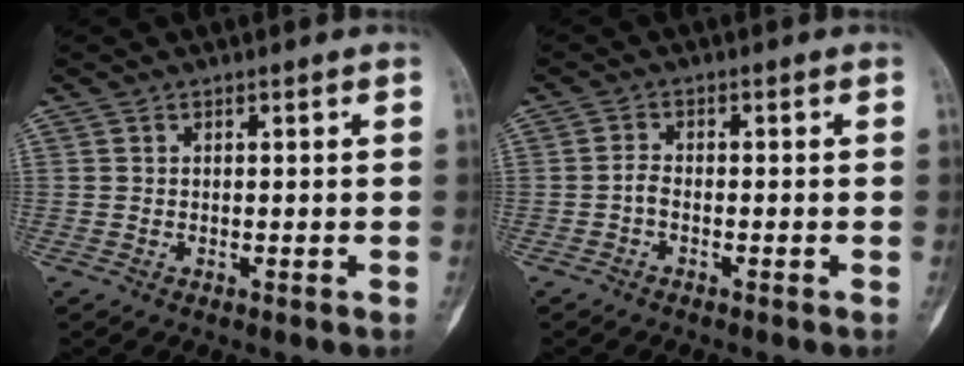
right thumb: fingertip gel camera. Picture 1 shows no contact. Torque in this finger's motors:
{"motor_torque": [0.19, -0.06, 0.14, 0.01, 0.16]}